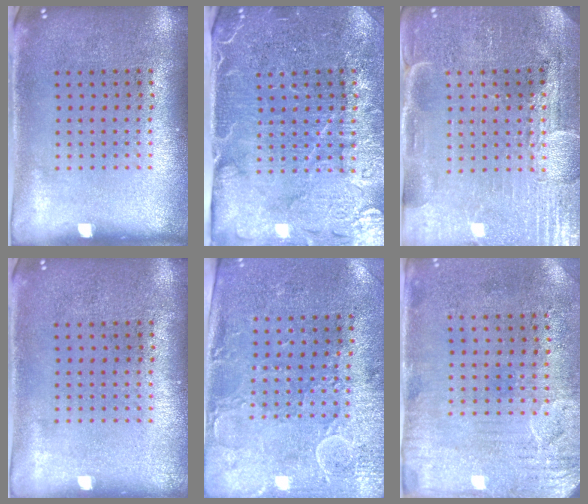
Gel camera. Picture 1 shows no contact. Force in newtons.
{"total": 4.6, "press": 4.2, "slide": 1.9}
{"total": 4.0, "press": 3.8, "slide": 1.4}
{"total": 0.0}
{"total": 3.0, "press": 2.4, "slide": 1.7}
{"total": 3.3, "press": 2.7, "slide": 2.0}